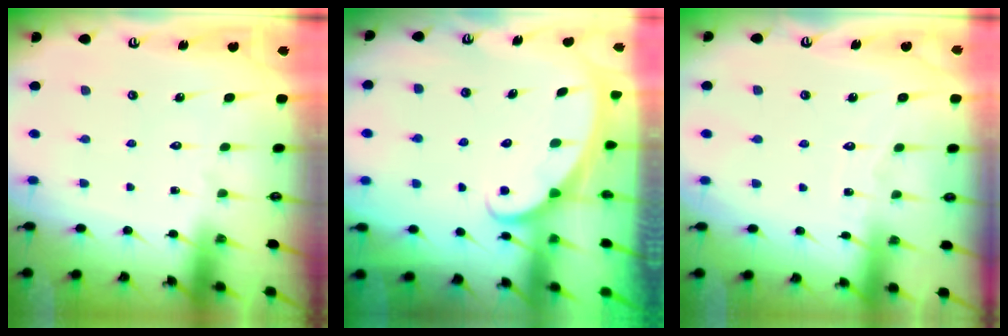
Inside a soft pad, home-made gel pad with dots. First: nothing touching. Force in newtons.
{"total": 2.1, "press": 2.1, "slide": 0.1}
{"total": 3.9, "press": 3.9, "slide": 0.5}